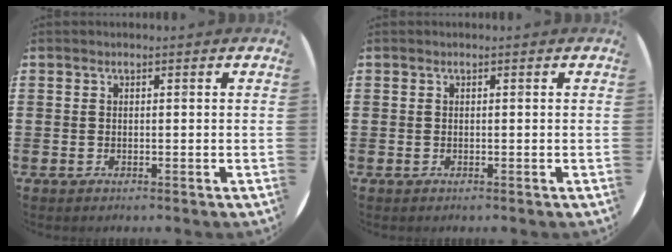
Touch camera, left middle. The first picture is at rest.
{"total": 0.0}